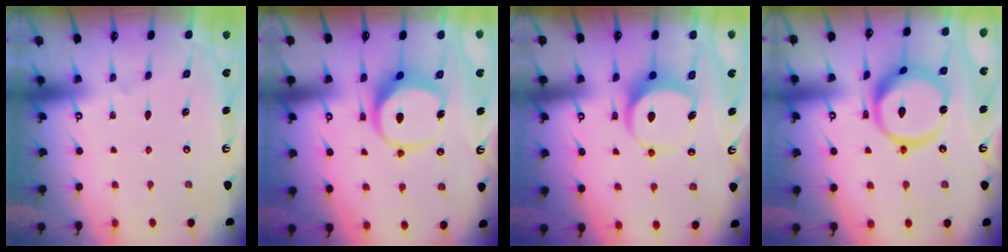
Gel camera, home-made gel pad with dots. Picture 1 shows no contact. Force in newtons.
{"total": 8.5, "press": 8.5, "slide": 1.0}
{"total": 6.9, "press": 6.8, "slide": 0.9}
{"total": 17.9, "press": 17.8, "slide": 1.9}